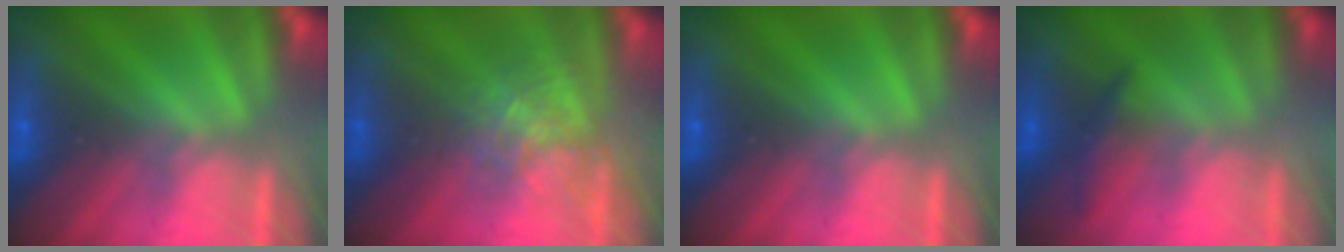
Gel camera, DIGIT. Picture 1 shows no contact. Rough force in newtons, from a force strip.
{"total": 2.6}
{"total": 0.0}
{"total": 1.8}